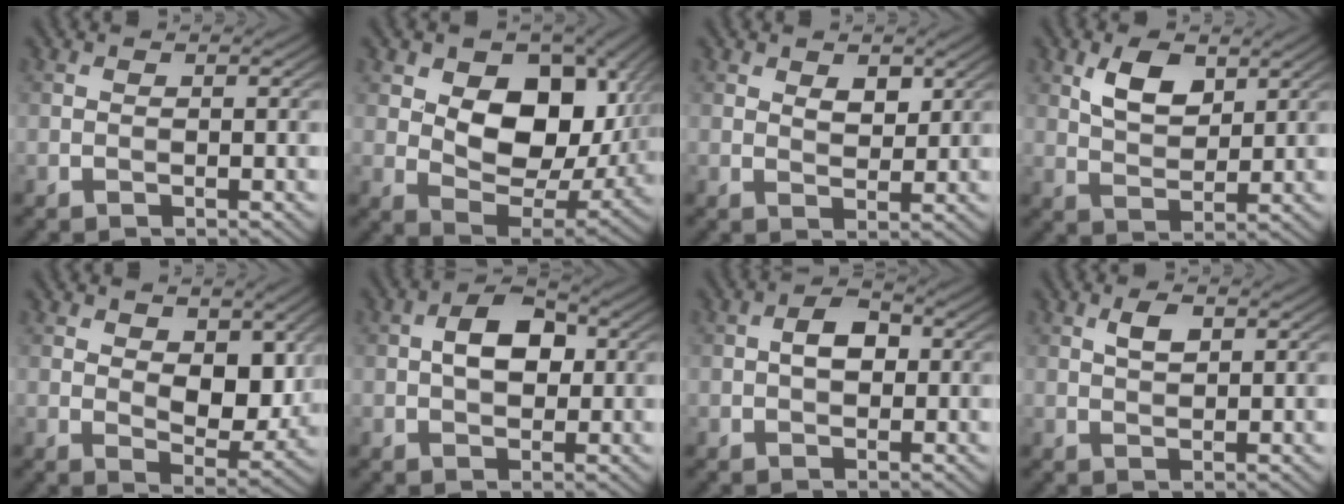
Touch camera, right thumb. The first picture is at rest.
{"total": 13.4, "force": [2.9, 9.0, 9.5], "torque": [-0.161, -0.008, 0.050]}
{"total": 3.1, "force": [1.5, 1.7, 2.1], "torque": [-0.036, -0.004, 0.028]}
{"total": 5.7, "force": [2.8, 3.1, 3.9], "torque": [-0.079, -0.004, 0.054]}
{"total": 8.8, "force": [2.1, 5.1, 6.9], "torque": [-0.111, -0.012, 0.032]}
{"total": 5.4, "force": [0.7, 3.4, 4.2], "torque": [-0.071, 0.005, 0.005]}
{"total": 3.4, "force": [0.2, 2.2, 2.6], "torque": [-0.049, 0.005, -0.002]}
{"total": 2.4, "force": [1.1, 1.1, 1.8], "torque": [-0.037, 0.002, 0.021]}